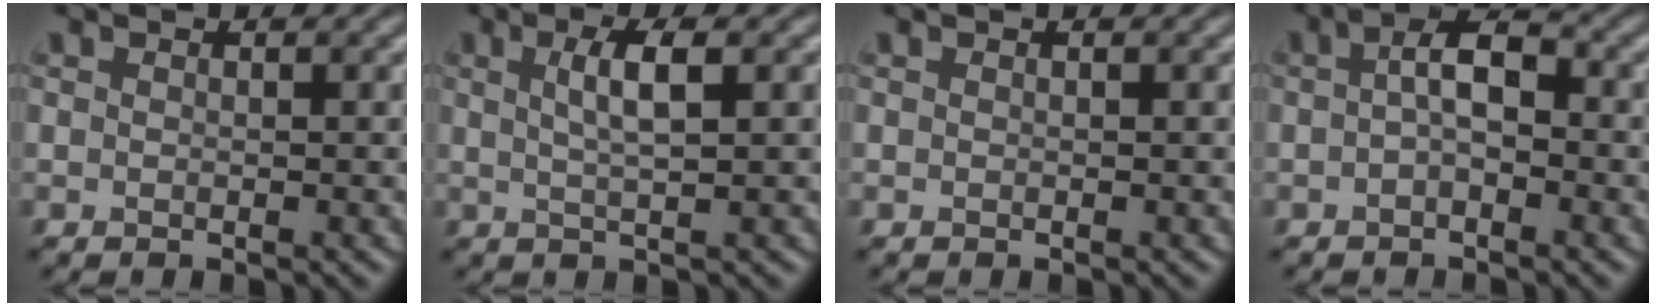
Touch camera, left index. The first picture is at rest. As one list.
[{"total": 3.2, "force": [0.9, 0.8, 3.0], "torque": [-0.049, 0.005, 0.015]}, {"total": 0.0}, {"total": 3.2, "force": [-0.1, 1.4, 2.9], "torque": [-0.053, 0.009, -0.011]}]